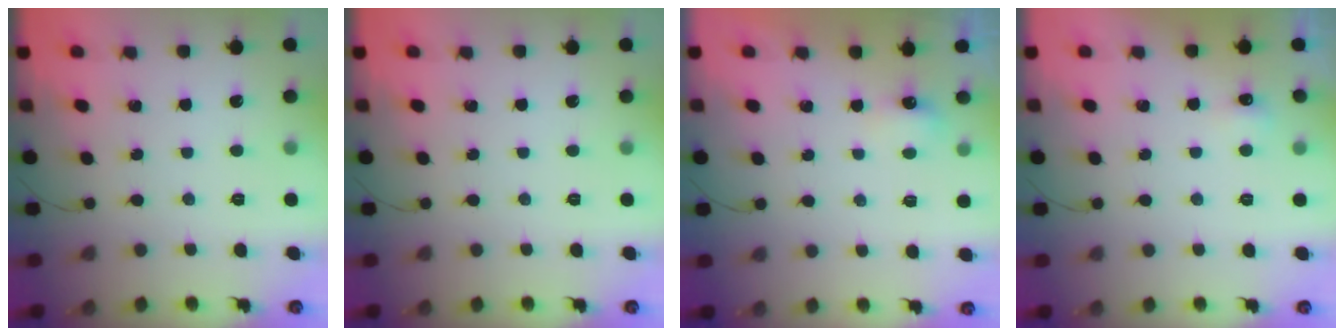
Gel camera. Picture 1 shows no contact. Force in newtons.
{"total": 0.0}
{"total": 3.0, "press": 2.9, "slide": 1.0}
{"total": 11.4, "press": 3.4, "slide": 10.9}